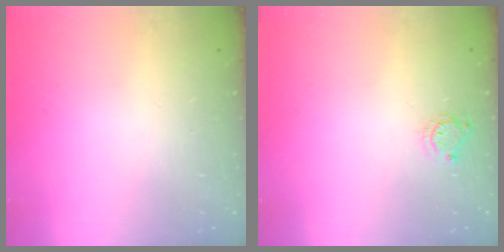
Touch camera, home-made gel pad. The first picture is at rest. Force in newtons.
{"total": 3.8, "press": 3.8, "slide": 0.4}